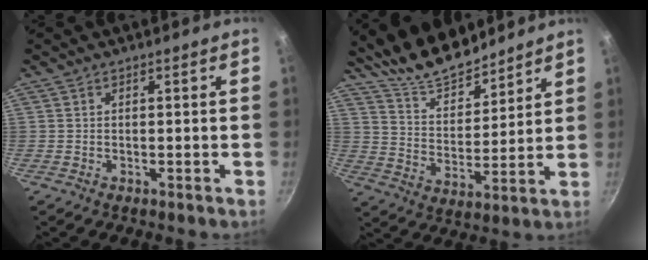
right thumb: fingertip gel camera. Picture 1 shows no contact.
{"total": 13.0, "force": [11.5, 4.2, 4.4], "torque": [-0.049, -0.083, 0.205]}